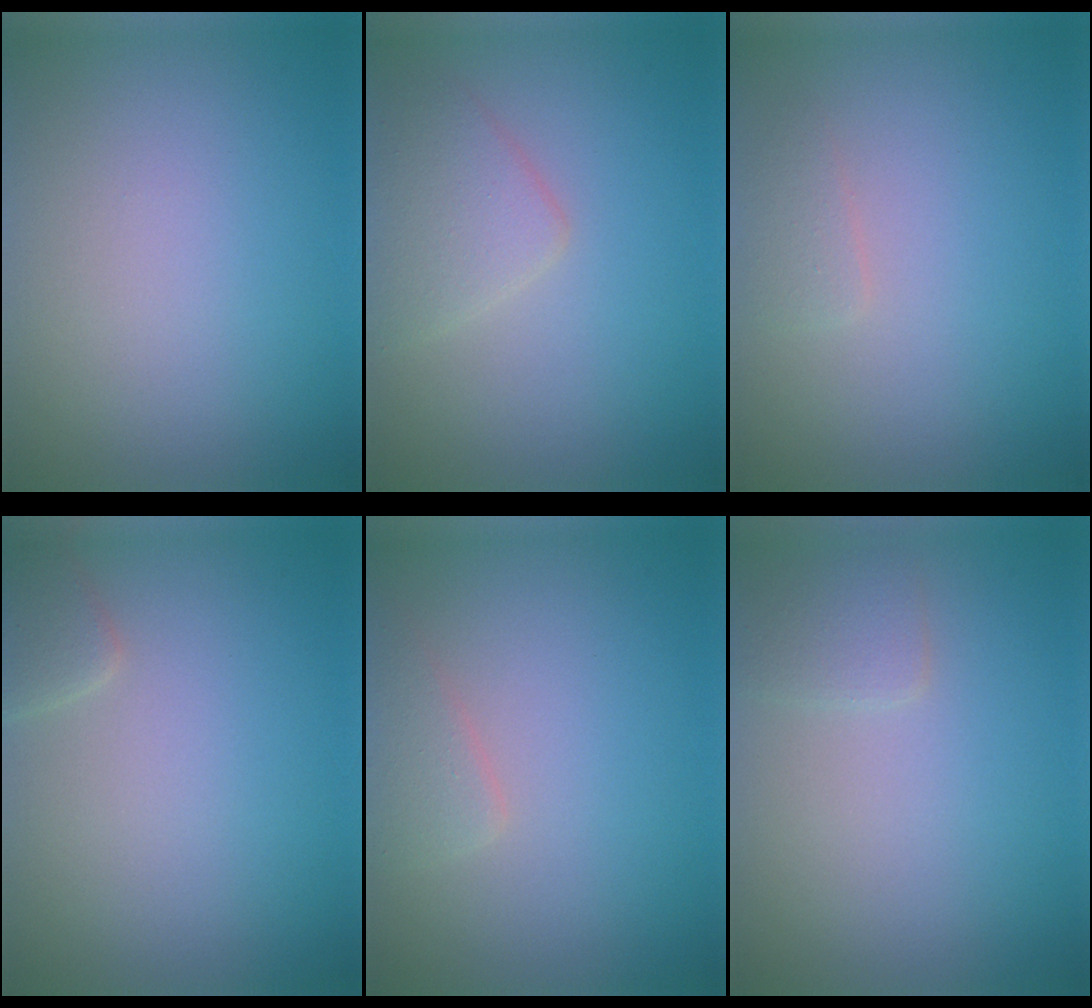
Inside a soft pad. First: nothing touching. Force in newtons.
{"total": 2.9, "press": 2.9, "slide": 0.1}
{"total": 1.0, "press": 1.0, "slide": 0.1}
{"total": 1.7, "press": 1.7, "slide": 0.1}
{"total": 1.7, "press": 1.7, "slide": 0.2}
{"total": 1.5, "press": 1.5, "slide": 0.0}